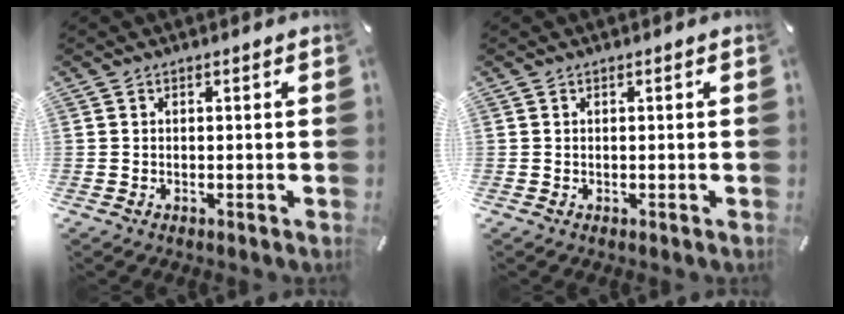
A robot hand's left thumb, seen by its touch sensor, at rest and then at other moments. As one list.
[{"total": 0.0}]